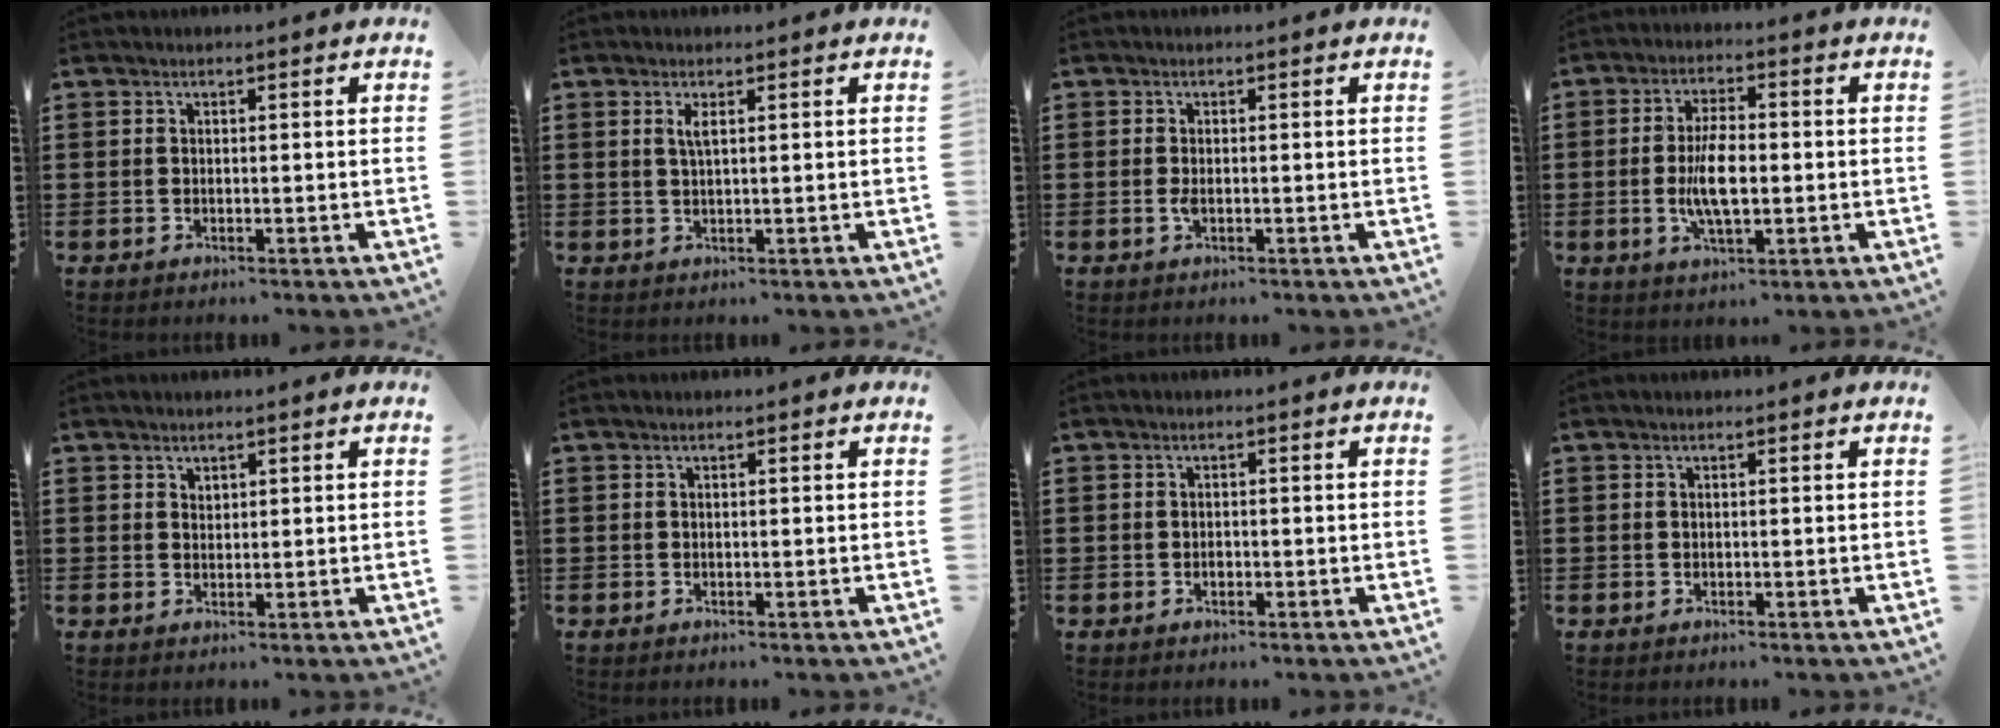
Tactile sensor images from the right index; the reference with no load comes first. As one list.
[{"total": 1.8, "force": [0.7, 0.4, 1.6], "torque": [-0.035, 0.003, 0.011]}, {"total": 1.4, "force": [-0.2, 0.5, 1.3], "torque": [-0.032, -0.005, -0.006]}, {"total": 7.7, "force": [-0.8, 3.0, 7.0], "torque": [-0.151, -0.005, -0.020]}, {"total": 1.2, "force": [1.0, 0.6, 0.1], "torque": [-0.003, 0.002, 0.020]}, {"total": 0.0}, {"total": 1.0, "force": [-0.3, 0.8, 0.5], "torque": [-0.010, 0.001, -0.005]}, {"total": 0.0}]